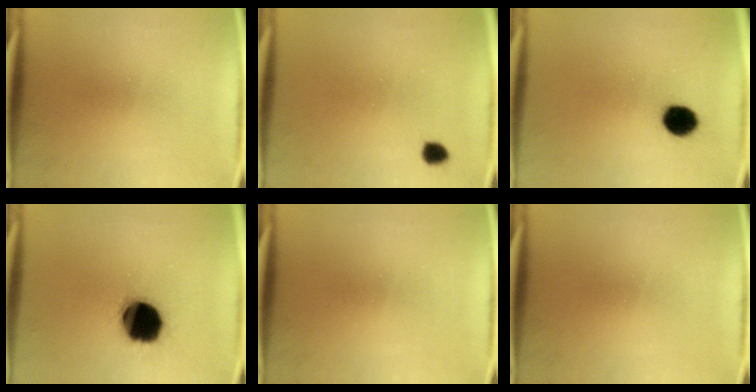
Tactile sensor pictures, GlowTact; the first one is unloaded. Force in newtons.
{"total": 1.9}
{"total": 6.2}
{"total": 17.9}
{"total": 0.0}
{"total": 0.0}